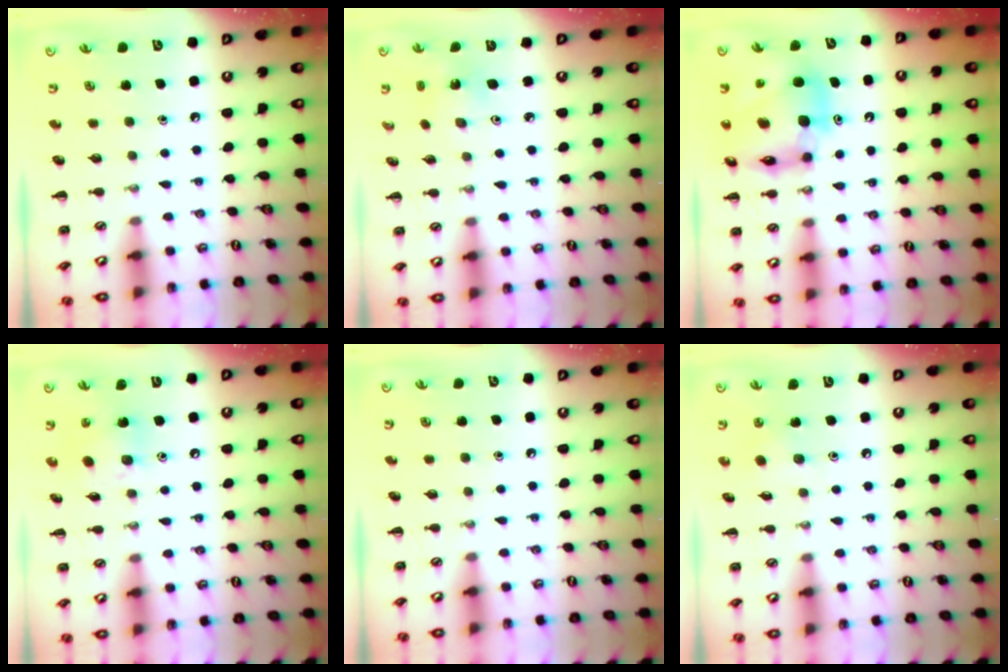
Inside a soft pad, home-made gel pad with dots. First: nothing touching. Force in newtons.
{"total": 3.0, "press": 2.8, "slide": 1.0}
{"total": 12.7, "press": 12.2, "slide": 3.4}
{"total": 8.6, "press": 8.6, "slide": 1.1}
{"total": 0.0}
{"total": 2.4, "press": 2.2, "slide": 0.9}